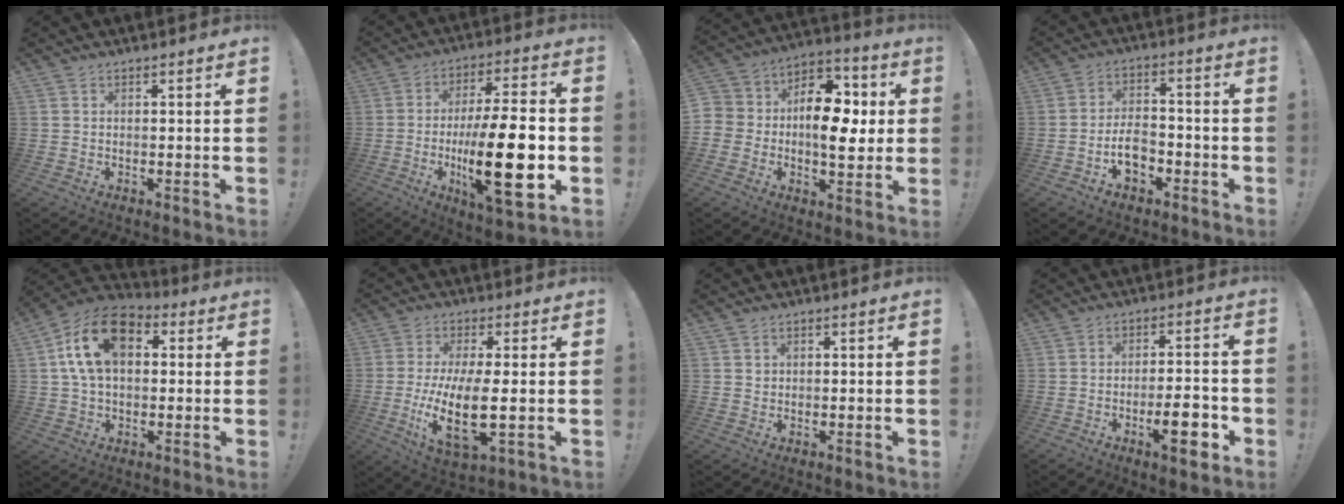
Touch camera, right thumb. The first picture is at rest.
{"total": 23.4, "force": [-4.5, 6.7, 22.0], "torque": [-0.361, -0.005, -0.070]}
{"total": 13.7, "force": [-1.4, 10.0, 9.3], "torque": [-0.127, 0.018, -0.022]}
{"total": 8.0, "force": [-3.6, 5.1, 5.0], "torque": [-0.083, 0.015, -0.062]}
{"total": 16.2, "force": [4.4, 10.2, 11.7], "torque": [-0.217, 0.006, 0.078]}
{"total": 13.8, "force": [-1.7, 4.6, 12.9], "torque": [-0.263, -0.012, -0.026]}
{"total": 1.2, "force": [0.5, 1.1, 0.2], "torque": [-0.002, 0.002, 0.008]}
{"total": 10.0, "force": [-4.4, 2.7, 8.6], "torque": [-0.104, 0.010, -0.074]}